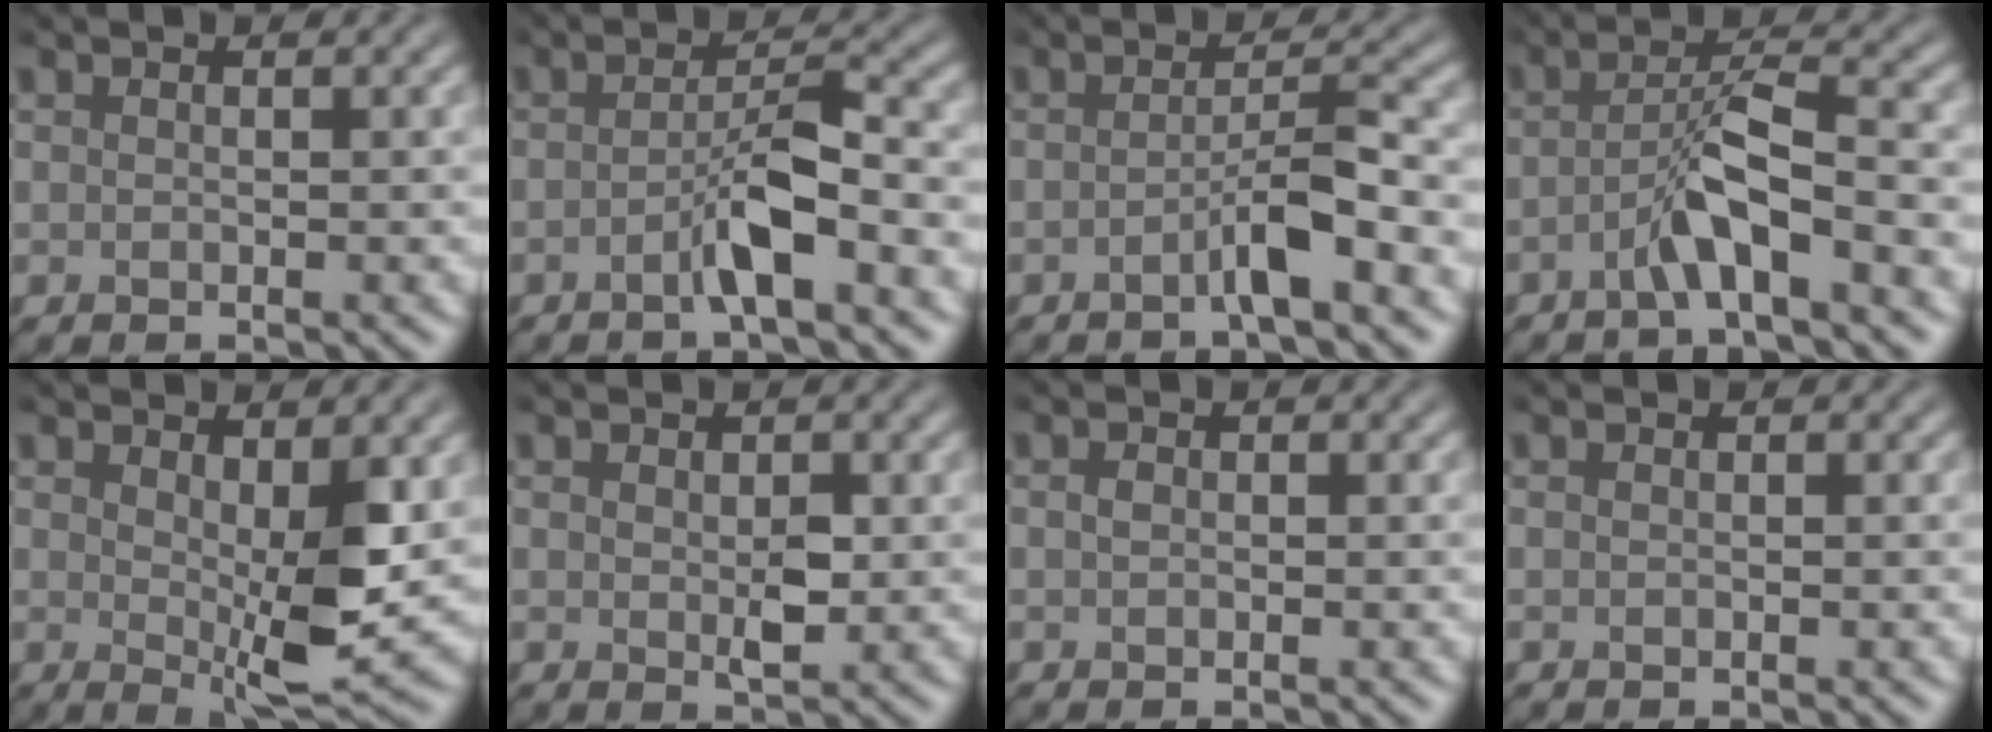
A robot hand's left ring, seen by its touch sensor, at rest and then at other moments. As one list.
[{"total": 3.4, "force": [-1.5, 0.3, 3.0], "torque": [-0.053, 0.012, -0.034]}, {"total": 3.1, "force": [-1.4, 0.3, 2.8], "torque": [-0.045, 0.013, -0.033]}, {"total": 3.9, "force": [-1.9, 0.4, 3.4], "torque": [-0.062, 0.018, -0.043]}, {"total": 5.5, "force": [0.7, 1.7, 5.2], "torque": [-0.087, -0.015, 0.017]}, {"total": 1.9, "force": [0.1, 1.0, 1.5], "torque": [-0.027, -0.006, 0.007]}, {"total": 0.5, "force": [0.0, 0.4, 0.3], "torque": [-0.008, -0.001, -0.001]}, {"total": 0.0}]